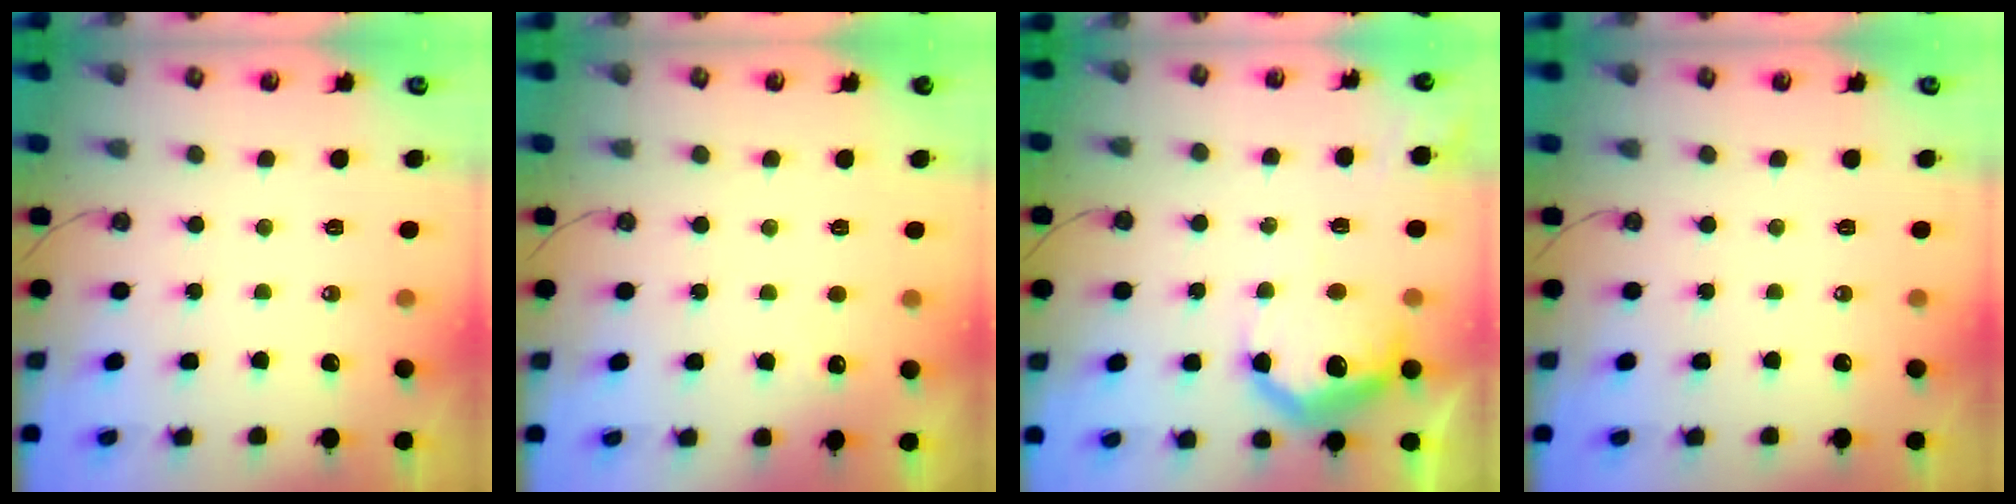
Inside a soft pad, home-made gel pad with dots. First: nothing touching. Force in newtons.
{"total": 2.1, "press": 1.9, "slide": 0.9}
{"total": 14.4, "press": 14.4, "slide": 0.9}
{"total": 0.0}